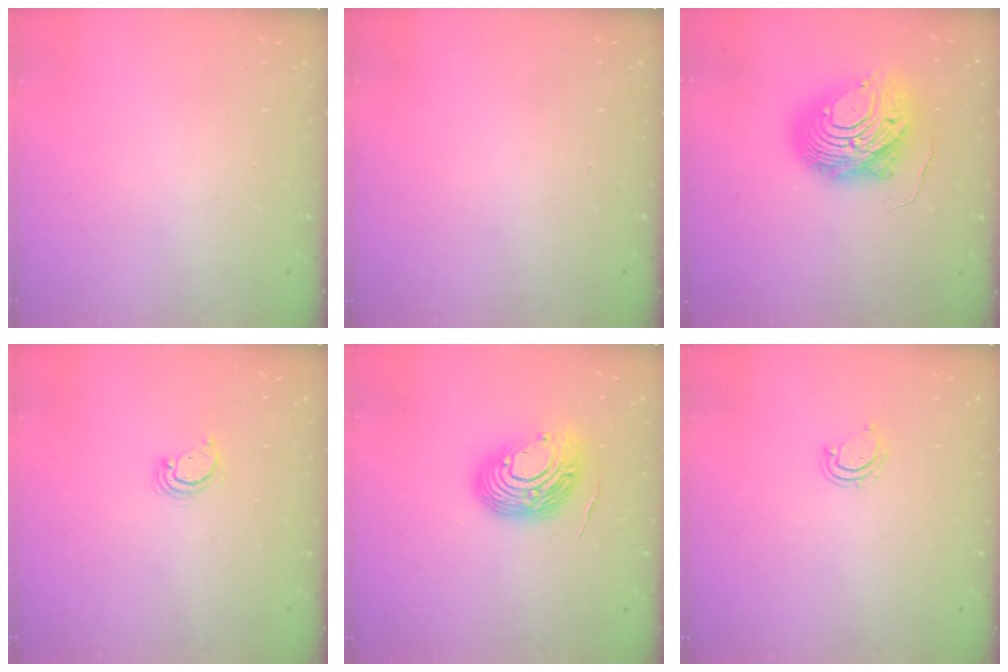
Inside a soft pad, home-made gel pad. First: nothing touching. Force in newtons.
{"total": 0.0}
{"total": 14.3, "press": 14.3, "slide": 1.4}
{"total": 3.0, "press": 3.0, "slide": 0.2}
{"total": 15.1, "press": 15.0, "slide": 2.0}
{"total": 4.9, "press": 4.9, "slide": 0.3}